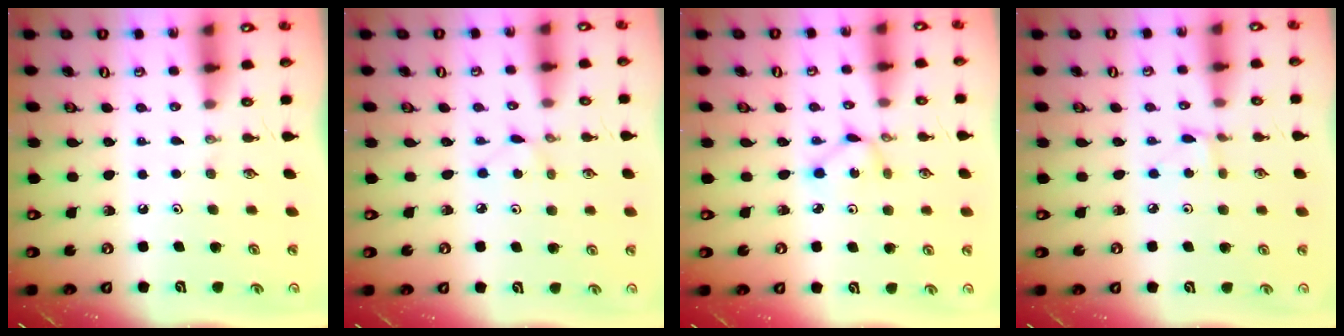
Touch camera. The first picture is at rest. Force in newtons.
{"total": 2.2, "press": 2.2, "slide": 0.3}
{"total": 2.0, "press": 2.0, "slide": 0.1}
{"total": 2.2, "press": 2.2, "slide": 0.3}